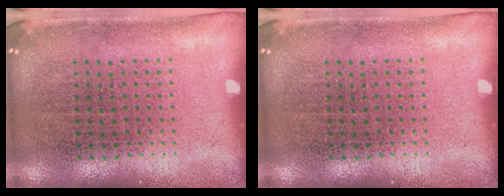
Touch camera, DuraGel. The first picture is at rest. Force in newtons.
{"total": 0.0}